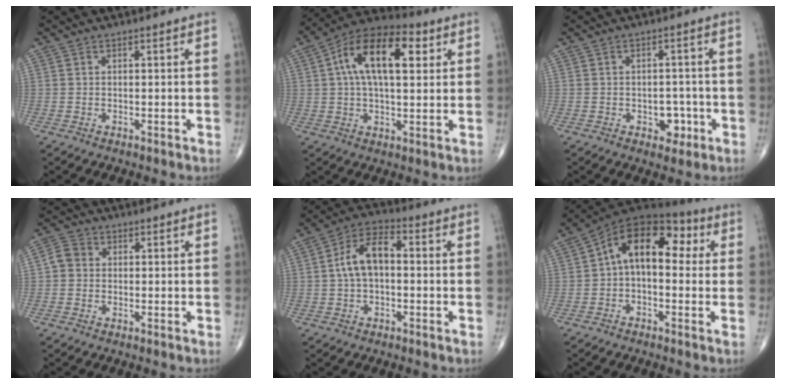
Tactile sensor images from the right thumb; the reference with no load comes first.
{"total": 15.9, "force": [4.5, 7.7, 13.2], "torque": [-0.212, 0.021, 0.067]}
{"total": 4.1, "force": [-1.5, 2.9, 2.4], "torque": [-0.001, 0.008, -0.018]}
{"total": 3.4, "force": [-0.1, 3.1, 1.6], "torque": [-0.022, 0.010, -0.009]}
{"total": 9.2, "force": [0.4, 5.1, 7.7], "torque": [-0.145, 0.029, -0.002]}
{"total": 14.1, "force": [1.9, 8.4, 11.2], "torque": [-0.139, 0.050, 0.016]}